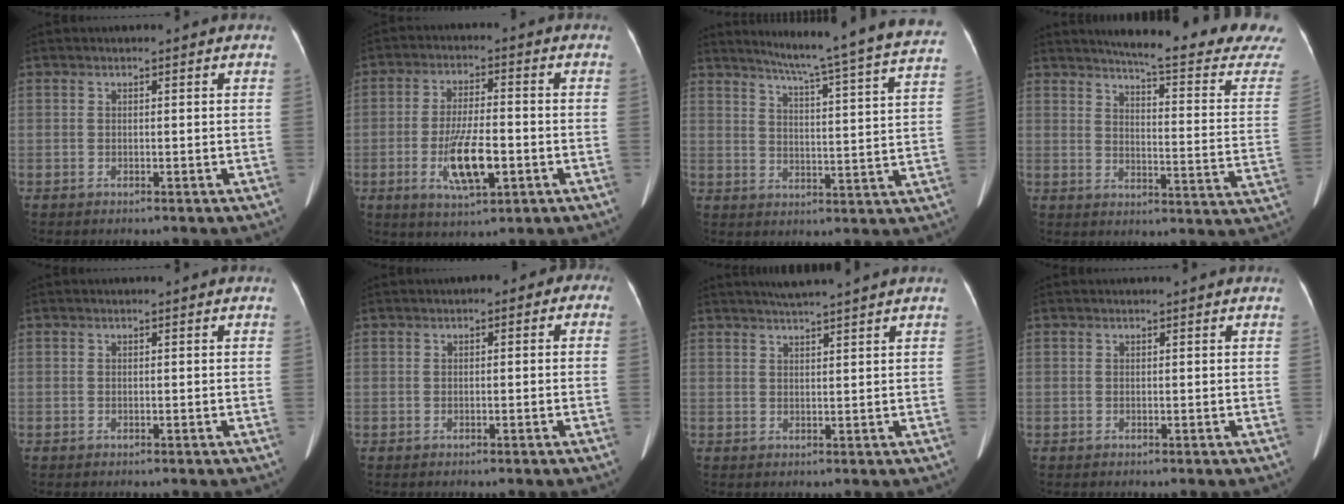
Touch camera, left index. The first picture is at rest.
{"total": 9.0, "force": [-2.9, 2.4, 8.2], "torque": [-0.157, -0.008, -0.047]}
{"total": 23.2, "force": [20.9, -1.6, 10.0], "torque": [-0.149, -0.076, 0.251]}
{"total": 21.7, "force": [20.0, -0.5, 8.2], "torque": [-0.114, -0.113, 0.228]}
{"total": 0.0}
{"total": 2.4, "force": [-0.1, 1.4, 1.9], "torque": [-0.013, 0.022, -0.010]}
{"total": 5.9, "force": [5.2, -1.1, 2.7], "torque": [-0.043, 0.019, 0.076]}
{"total": 0.9, "force": [0.8, 0.0, 0.2], "torque": [-0.008, 0.007, 0.010]}